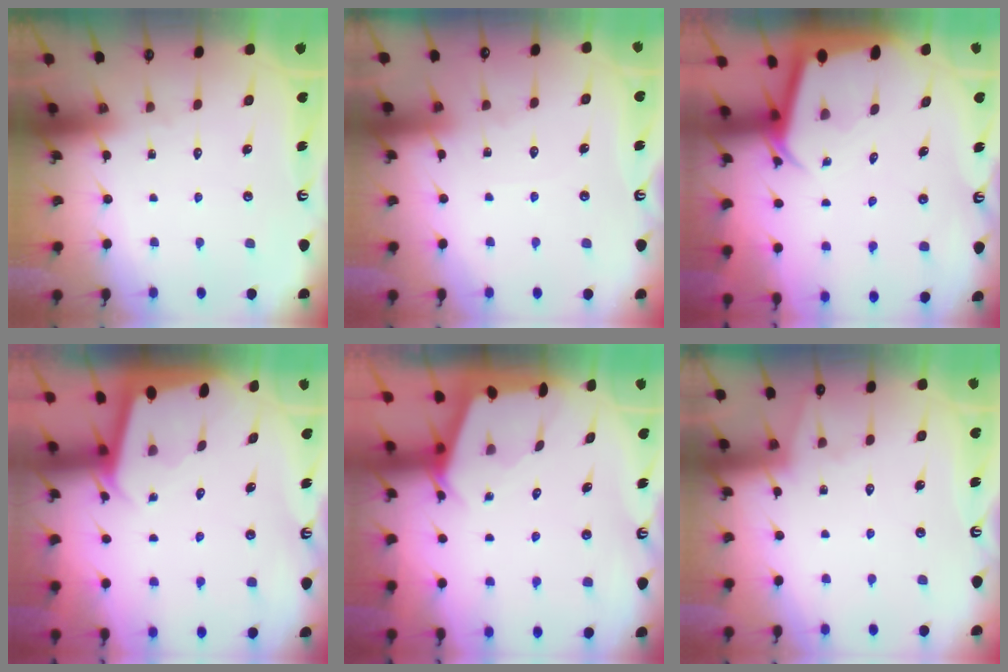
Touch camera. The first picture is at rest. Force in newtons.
{"total": 2.4, "press": 2.4, "slide": 0.4}
{"total": 2.8, "press": 2.7, "slide": 0.3}
{"total": 1.9, "press": 1.9, "slide": 0.1}
{"total": 2.4, "press": 2.4, "slide": 0.3}
{"total": 1.6, "press": 1.5, "slide": 0.4}